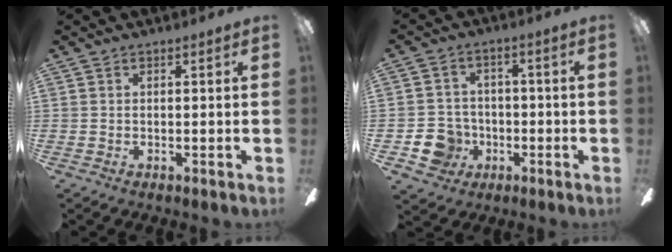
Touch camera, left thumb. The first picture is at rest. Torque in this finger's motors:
{"motor_torque": [0.00, 0.01, 0.11, 0.11, 0.00]}